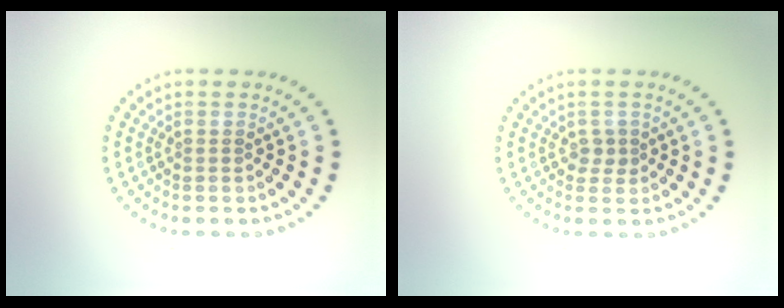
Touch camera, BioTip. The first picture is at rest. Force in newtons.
{"total": 1.1, "press": 1.0, "slide": 0.4}